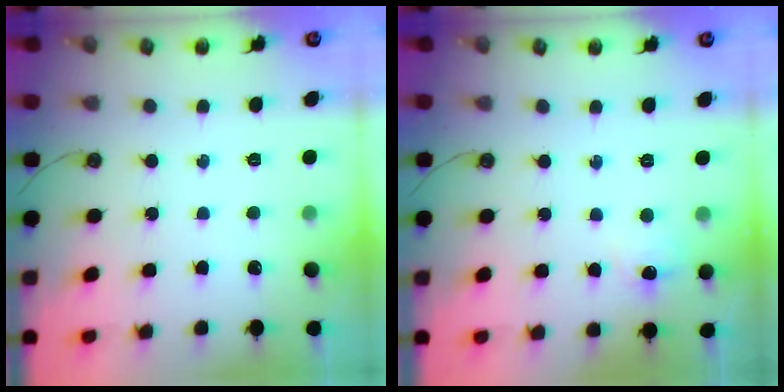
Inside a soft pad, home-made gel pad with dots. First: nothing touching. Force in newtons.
{"total": 5.7, "press": 5.6, "slide": 0.8}